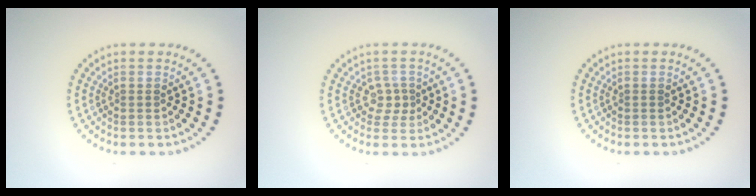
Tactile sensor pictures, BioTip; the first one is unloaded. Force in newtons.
{"total": 1.7, "press": 1.3, "slide": 1.2}
{"total": 0.0}